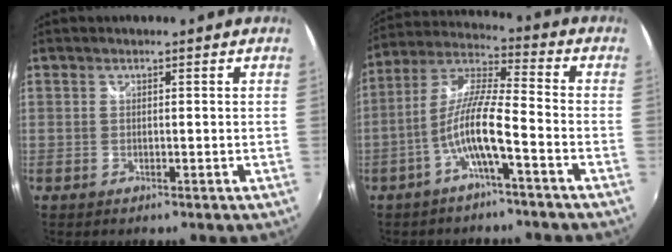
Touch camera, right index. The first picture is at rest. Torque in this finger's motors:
{"motor_torque": [1.39, -0.74, 0.84, 0.20]}